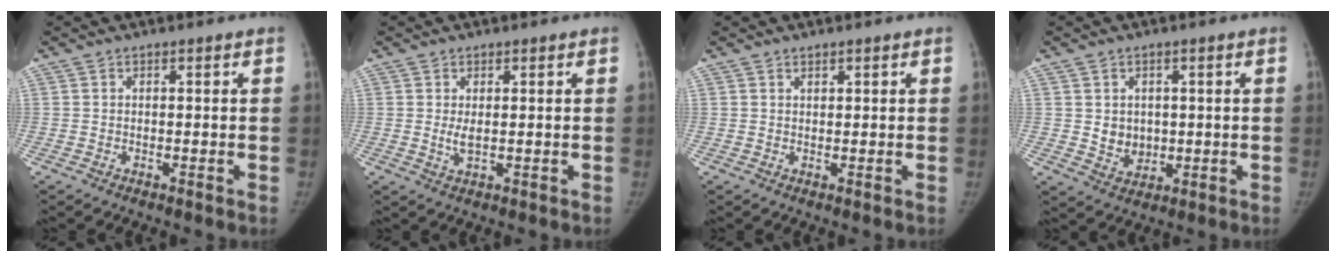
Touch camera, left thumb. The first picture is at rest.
{"total": 2.2, "force": [0.3, 1.0, 2.0], "torque": [-0.038, -0.007, 0.011]}
{"total": 1.0, "force": [0.8, 0.5, 0.4], "torque": [-0.001, -0.005, 0.012]}
{"total": 5.0, "force": [0.5, 4.3, 2.7], "torque": [-0.021, -0.009, 0.021]}